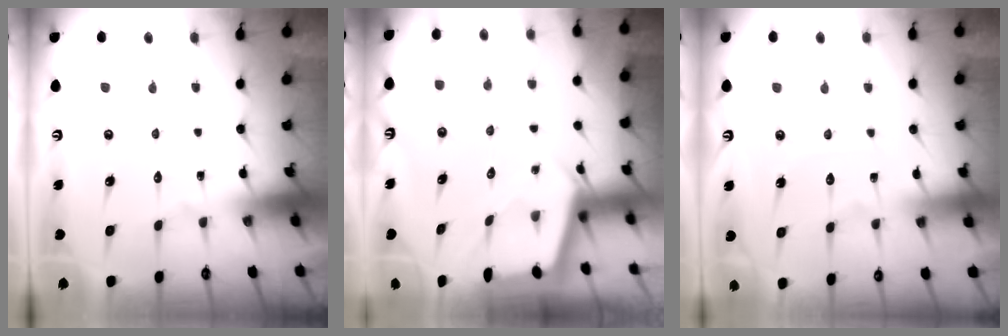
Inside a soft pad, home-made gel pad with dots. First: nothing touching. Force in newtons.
{"total": 2.0, "press": 2.0, "slide": 0.3}
{"total": 5.1, "press": 5.0, "slide": 0.6}